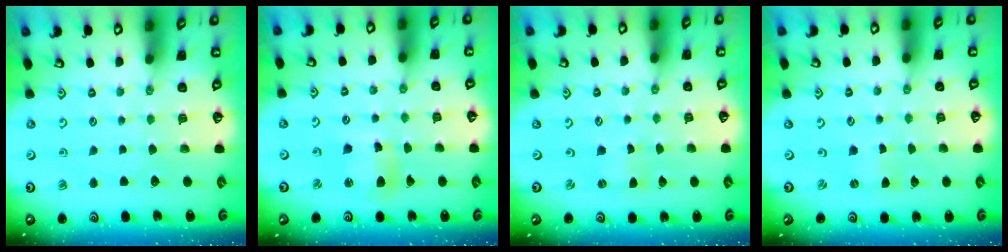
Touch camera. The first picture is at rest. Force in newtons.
{"total": 8.2, "press": 8.1, "slide": 1.3}
{"total": 0.0}
{"total": 0.0}